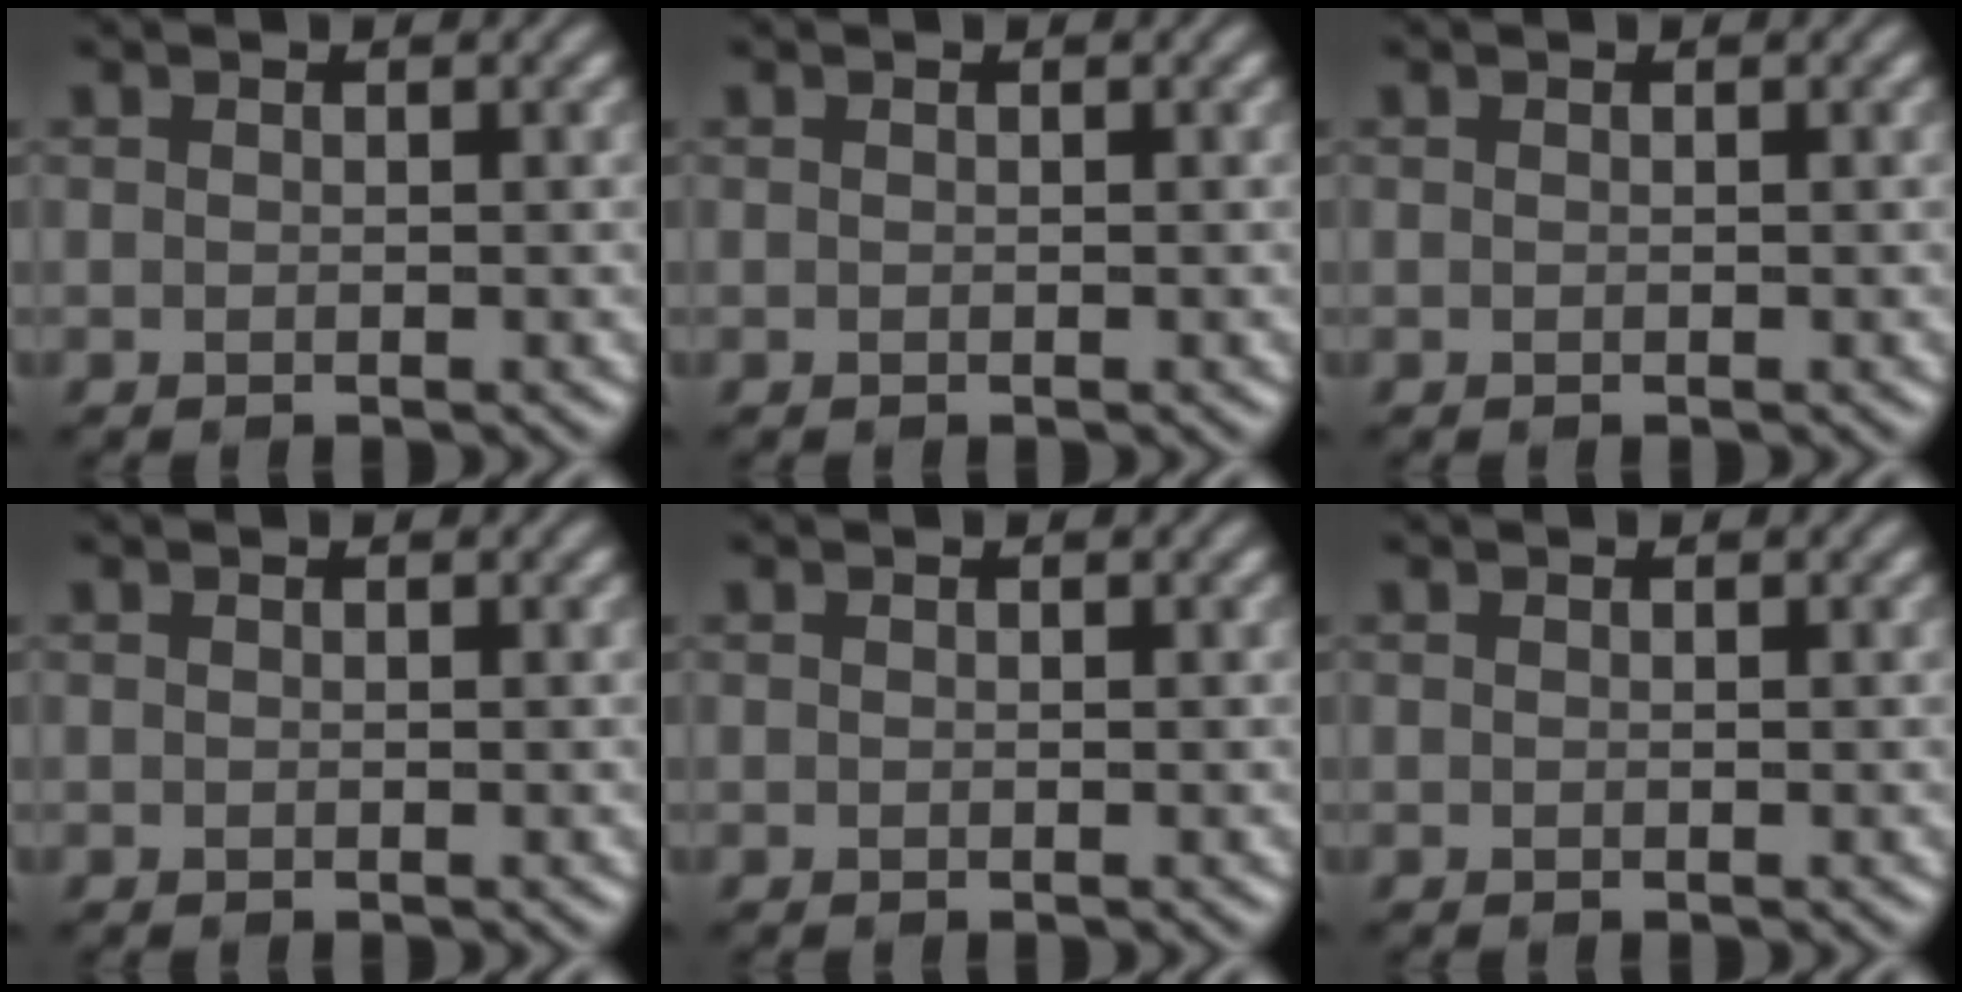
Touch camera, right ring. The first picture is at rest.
{"total": 0.0}
{"total": 0.0}
{"total": 0.0}
{"total": 0.0}
{"total": 0.0}